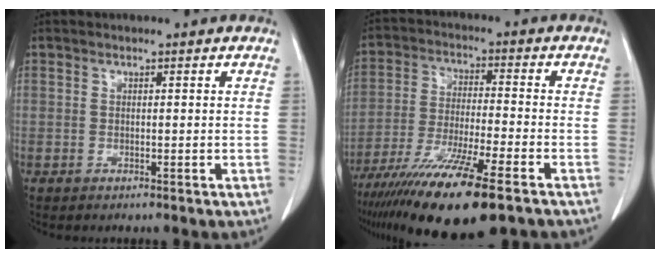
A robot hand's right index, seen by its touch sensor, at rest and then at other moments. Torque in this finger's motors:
{"motor_torque": [1.18, -0.95, 1.05, 0.21]}